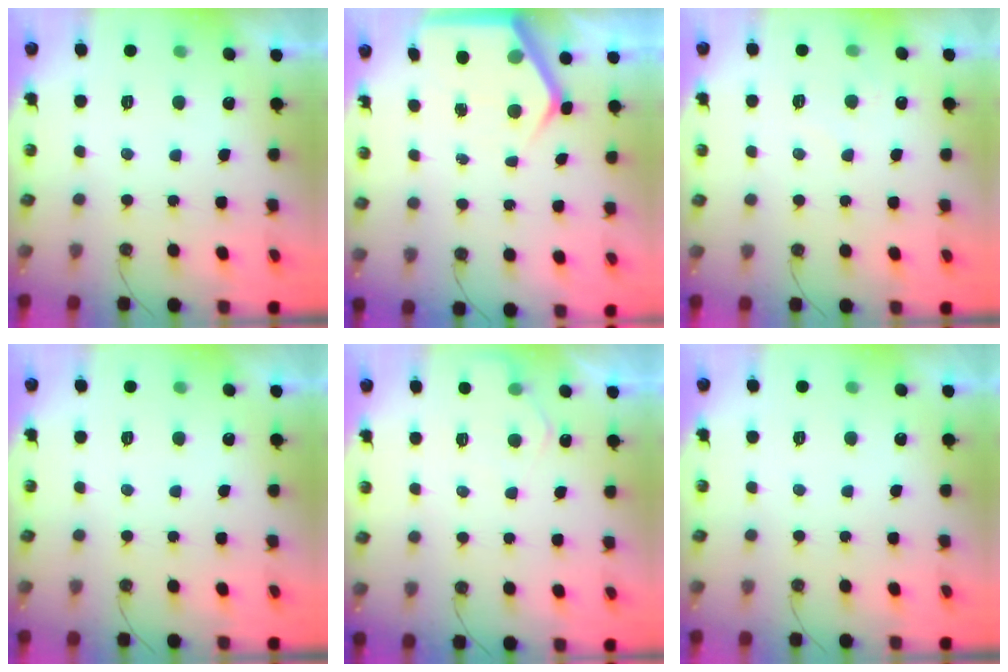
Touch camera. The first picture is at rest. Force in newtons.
{"total": 6.8, "press": 6.8, "slide": 0.3}
{"total": 4.9, "press": 4.8, "slide": 0.6}
{"total": 0.0}
{"total": 4.4, "press": 4.3, "slide": 0.5}
{"total": 0.0}